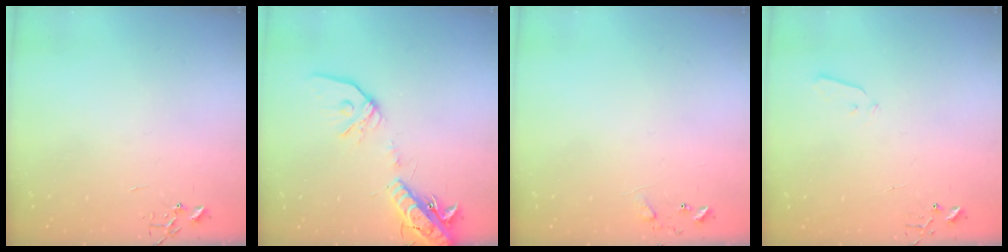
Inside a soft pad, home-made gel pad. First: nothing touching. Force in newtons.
{"total": 15.6, "press": 15.3, "slide": 3.2}
{"total": 8.0, "press": 8.0, "slide": 0.4}
{"total": 3.0, "press": 2.9, "slide": 0.7}